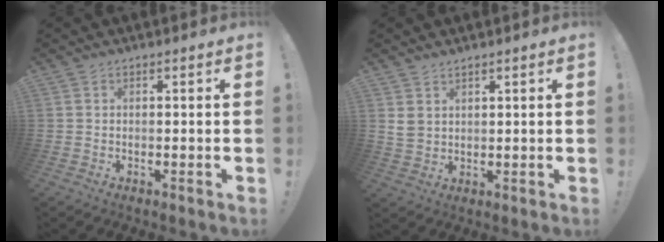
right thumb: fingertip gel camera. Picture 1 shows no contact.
{"total": 4.2, "force": [2.7, 2.8, 1.8], "torque": [-0.023, -0.011, 0.053]}